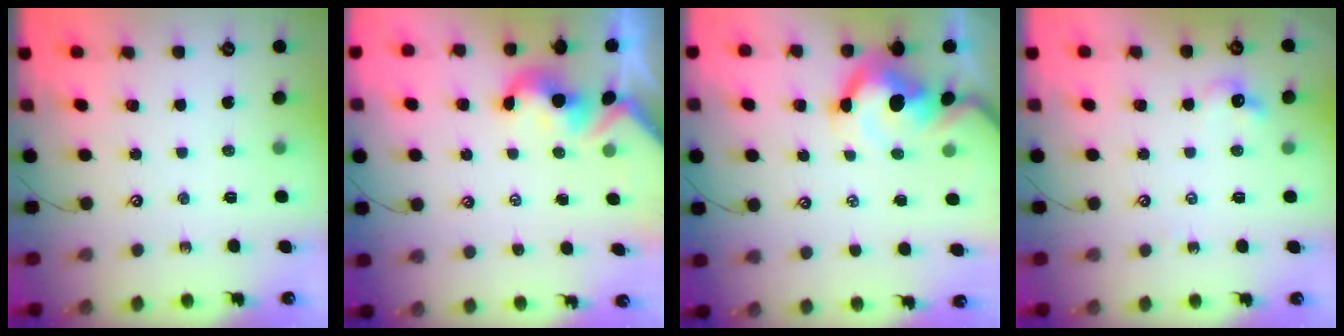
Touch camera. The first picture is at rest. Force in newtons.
{"total": 1.8, "press": 1.7, "slide": 0.6}
{"total": 8.6, "press": 8.5, "slide": 1.6}
{"total": 6.3, "press": 6.3, "slide": 0.8}